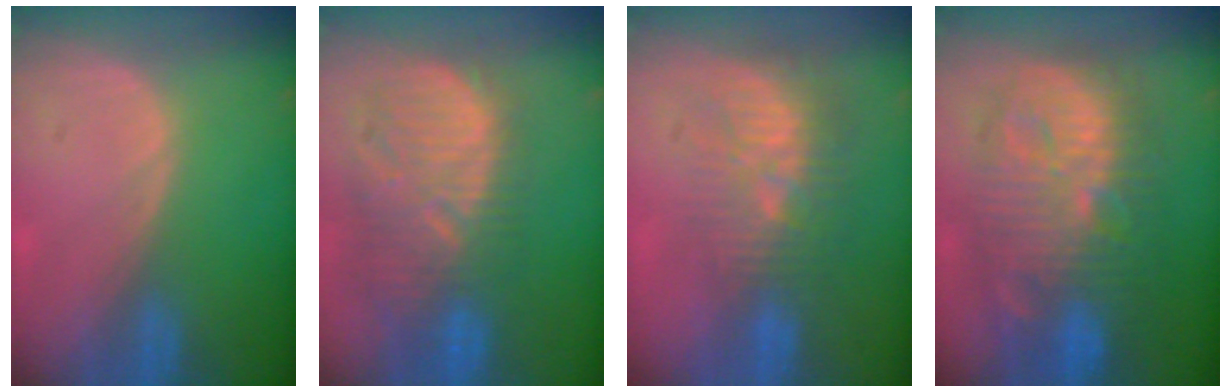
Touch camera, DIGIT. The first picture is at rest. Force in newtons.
{"total": 12.3, "press": 11.3, "slide": 4.8}
{"total": 10.2, "press": 8.9, "slide": 4.9}
{"total": 13.7, "press": 13.6, "slide": 1.2}